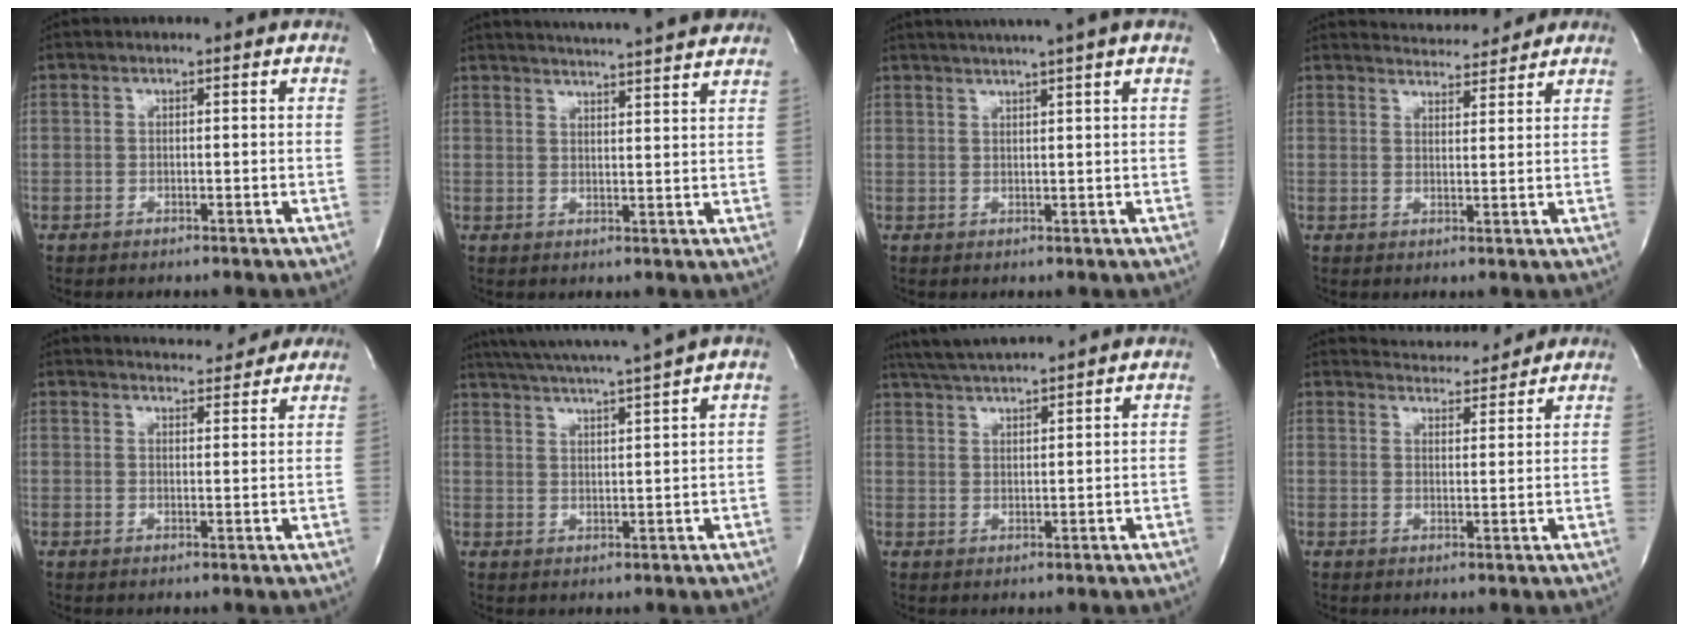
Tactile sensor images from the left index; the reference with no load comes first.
{"total": 16.8, "force": [15.3, -0.1, 7.1], "torque": [-0.118, -0.004, 0.195]}
{"total": 8.6, "force": [6.8, -1.2, 5.1], "torque": [-0.080, 0.020, 0.080]}
{"total": 7.1, "force": [6.9, 1.1, 1.3], "torque": [-0.025, 0.004, 0.093]}
{"total": 10.2, "force": [9.7, 1.8, 2.5], "torque": [-0.031, 0.005, 0.115]}
{"total": 12.2, "force": [10.3, -1.9, 6.3], "torque": [-0.112, -0.005, 0.149]}
{"total": 7.4, "force": [6.9, -1.0, 2.7], "torque": [-0.056, 0.020, 0.121]}
{"total": 7.7, "force": [7.5, 1.2, 1.4], "torque": [-0.025, 0.004, 0.102]}